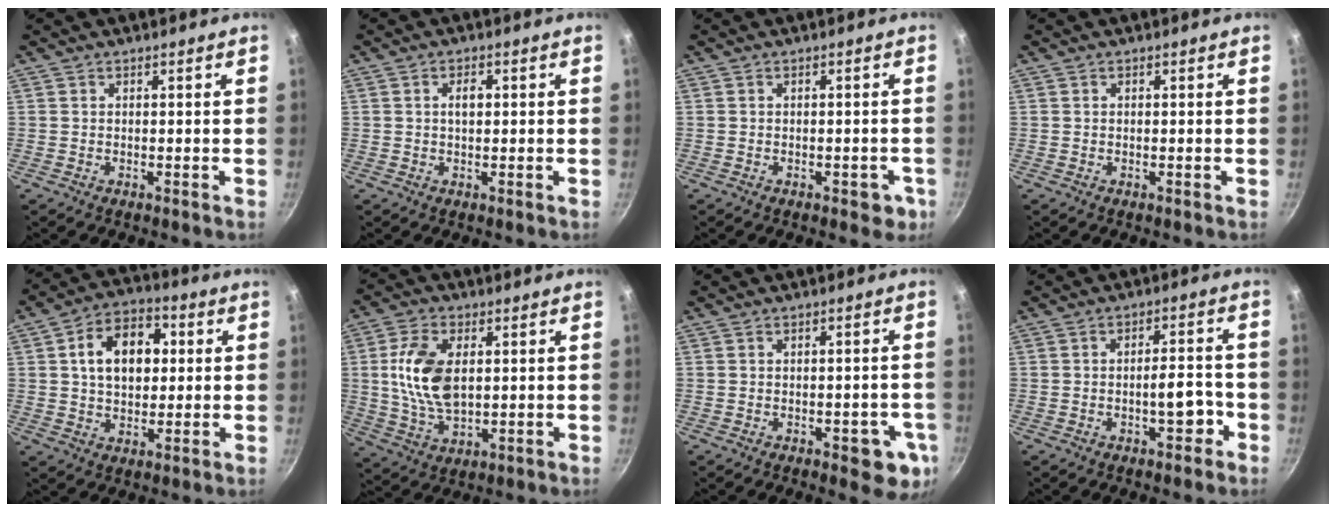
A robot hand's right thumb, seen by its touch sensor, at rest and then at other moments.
{"total": 1.3, "force": [0.5, 0.8, 0.8], "torque": [-0.007, 0.001, 0.009]}
{"total": 3.7, "force": [-1.5, 2.1, 2.6], "torque": [-0.009, 0.017, -0.009]}
{"total": 0.0}
{"total": 12.9, "force": [2.4, 8.9, 9.1], "torque": [-0.110, 0.016, 0.028]}
{"total": 12.3, "force": [1.8, 7.1, 9.8], "torque": [-0.179, -0.006, 0.037]}
{"total": 7.7, "force": [-2.6, 3.6, 6.3], "torque": [-0.045, 0.007, -0.028]}
{"total": 5.8, "force": [-2.5, 2.4, 4.6], "torque": [-0.041, 0.028, -0.033]}